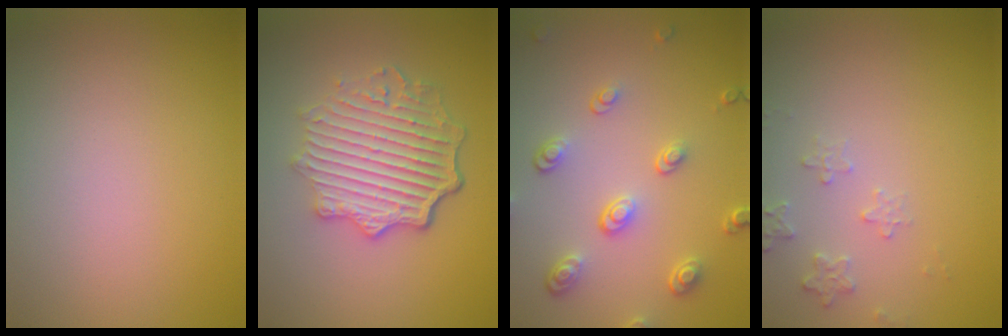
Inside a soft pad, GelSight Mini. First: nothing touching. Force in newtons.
{"total": 6.1, "press": 4.6, "slide": 4.0}
{"total": 3.9, "press": 3.0, "slide": 2.5}
{"total": 1.6, "press": 1.6, "slide": 0.4}